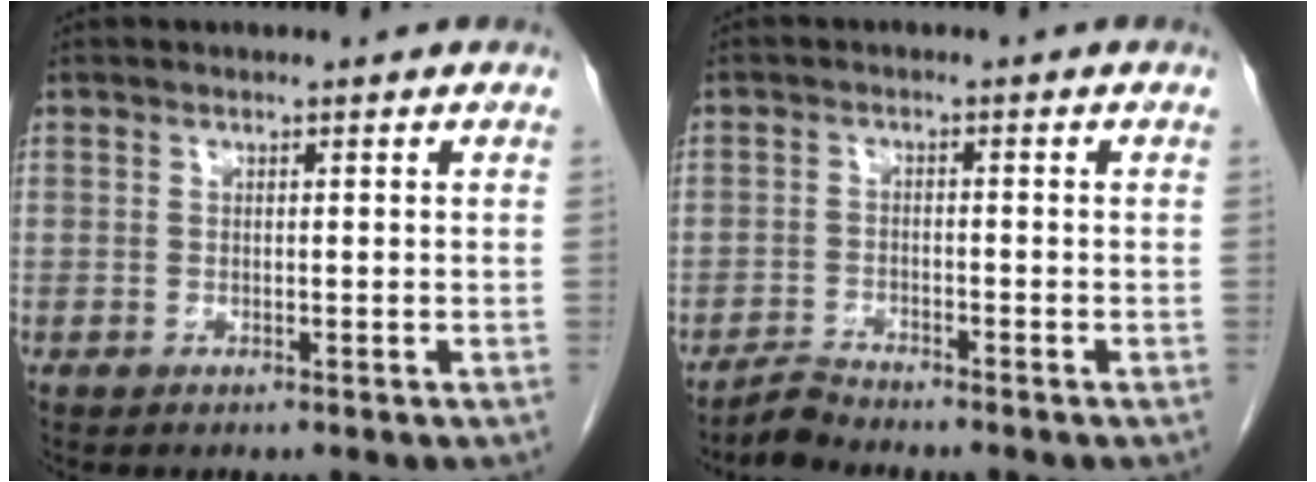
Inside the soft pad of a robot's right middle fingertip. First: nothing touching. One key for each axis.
{"total": 2.5, "fx": -2.5, "fy": -0.3, "fz": -0.1, "tx": 0.000, "ty": -0.015, "tz": -0.048}